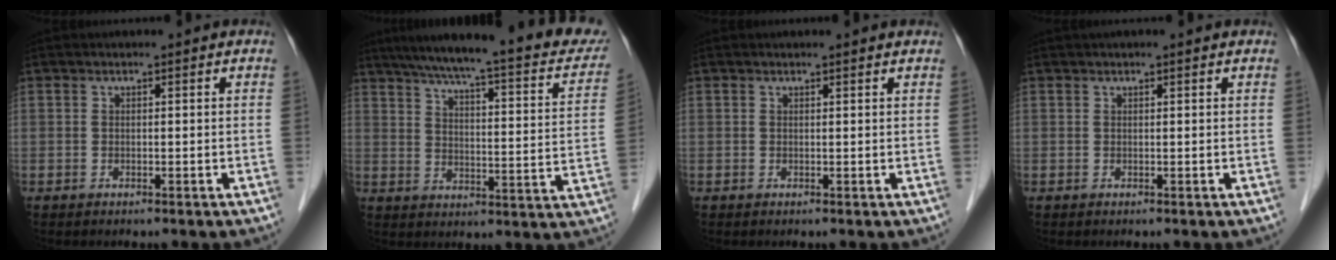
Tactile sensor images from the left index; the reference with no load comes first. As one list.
[{"total": 26.3, "force": [22.2, 3.3, 13.9], "torque": [-0.205, -0.021, 0.279]}, {"total": 1.8, "force": [1.8, 0.0, 0.3], "torque": [-0.014, 0.006, 0.018]}, {"total": 1.9, "force": [1.6, 0.0, 1.0], "torque": [-0.011, 0.026, 0.025]}]